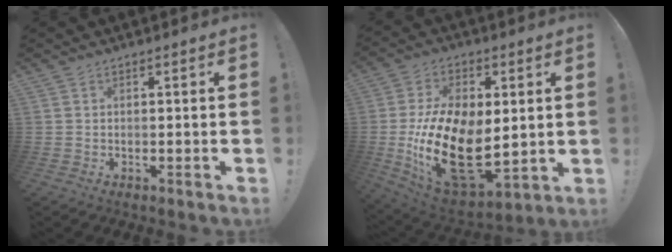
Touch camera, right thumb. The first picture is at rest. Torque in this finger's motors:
{"motor_torque": [2.45, 2.56, 2.67, -0.10, 0.79]}